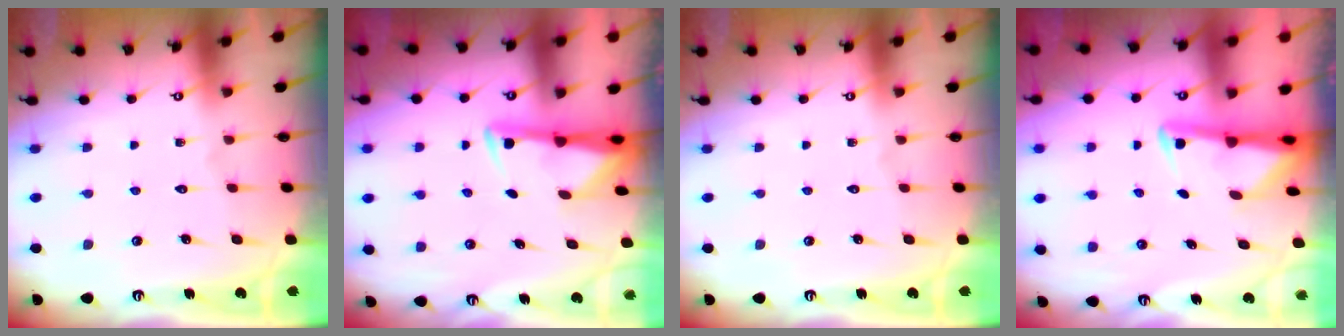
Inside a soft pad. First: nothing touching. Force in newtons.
{"total": 2.8, "press": 2.8, "slide": 0.5}
{"total": 0.0}
{"total": 3.0, "press": 2.9, "slide": 0.7}